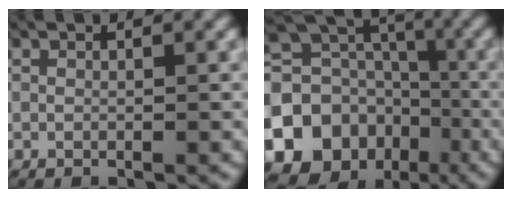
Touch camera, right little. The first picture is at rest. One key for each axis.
{"total": 20.6, "fx": -5.5, "fy": 17.5, "fz": 9.4, "tx": -0.188, "ty": -0.062, "tz": -0.088}